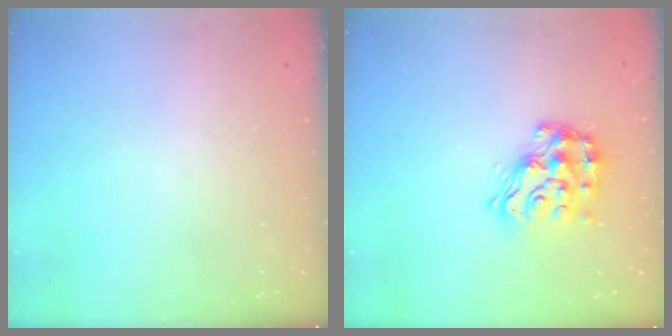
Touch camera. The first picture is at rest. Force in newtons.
{"total": 16.1, "press": 16.1, "slide": 1.1}